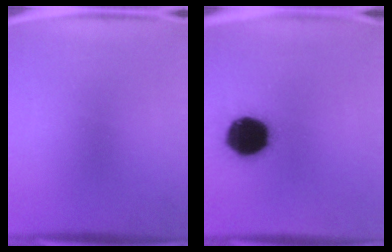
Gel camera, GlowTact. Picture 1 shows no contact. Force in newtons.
{"total": 18.3}